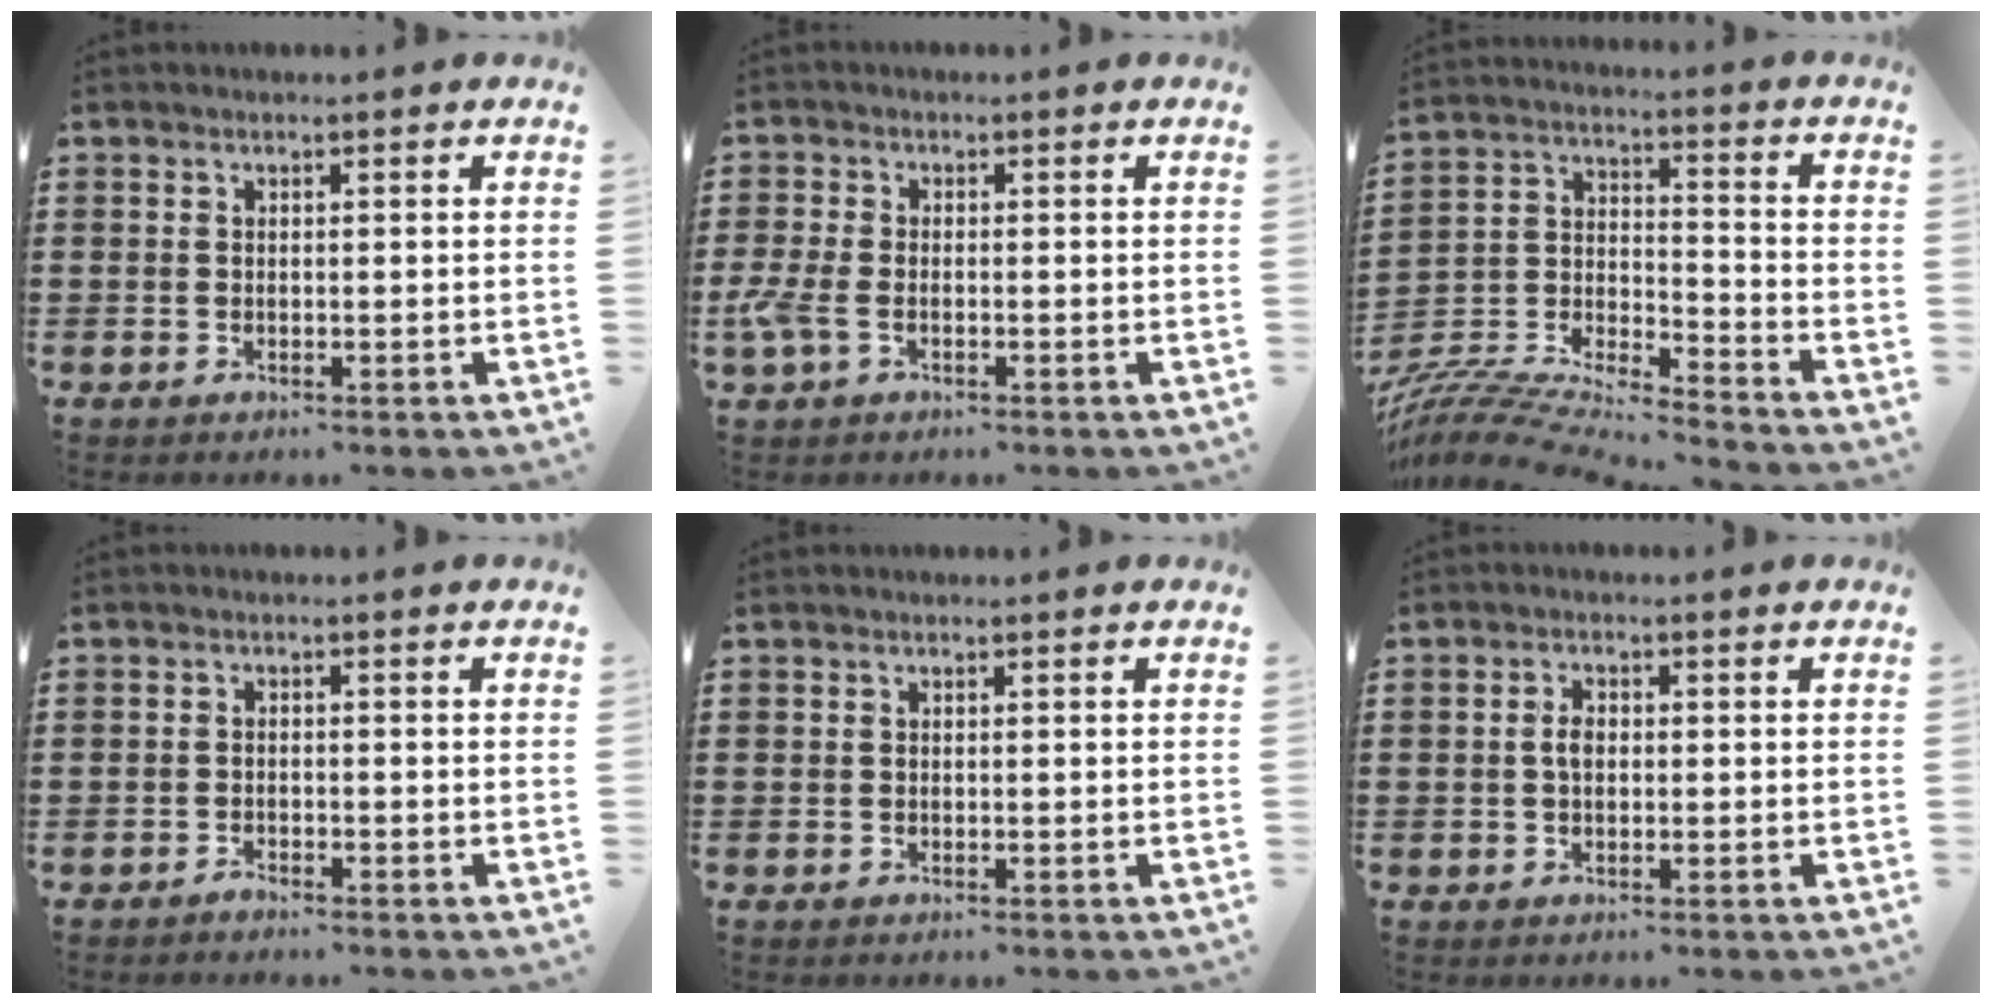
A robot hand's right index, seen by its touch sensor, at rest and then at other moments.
{"total": 3.4, "force": [-1.5, 1.5, 2.7], "torque": [-0.076, -0.012, -0.032]}
{"total": 8.1, "force": [-7.8, 0.6, 1.9], "torque": [-0.050, -0.004, -0.162]}
{"total": 1.1, "force": [-1.1, 0.1, 0.0], "torque": [-0.004, 0.001, -0.023]}
{"total": 0.0}
{"total": 2.3, "force": [0.0, 1.3, 1.9], "torque": [-0.038, 0.006, -0.002]}